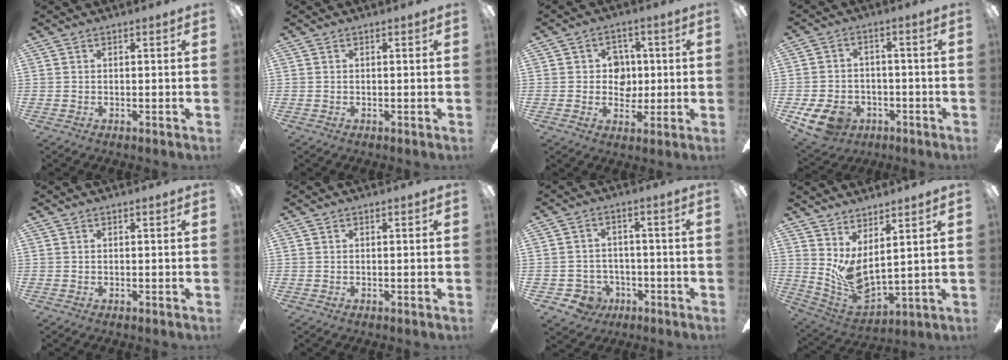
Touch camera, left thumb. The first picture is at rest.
{"total": 0.0}
{"total": 6.3, "force": [0.4, 5.6, 2.7], "torque": [-0.032, 0.007, 0.004]}
{"total": 9.4, "force": [-5.1, 6.4, 4.5], "torque": [-0.109, 0.031, -0.093]}
{"total": 0.0}
{"total": 0.0}
{"total": 5.5, "force": [-2.3, 4.8, 1.2], "torque": [-0.048, 0.011, -0.043]}
{"total": 8.3, "force": [2.8, 3.8, 6.8], "torque": [-0.146, -0.046, 0.061]}